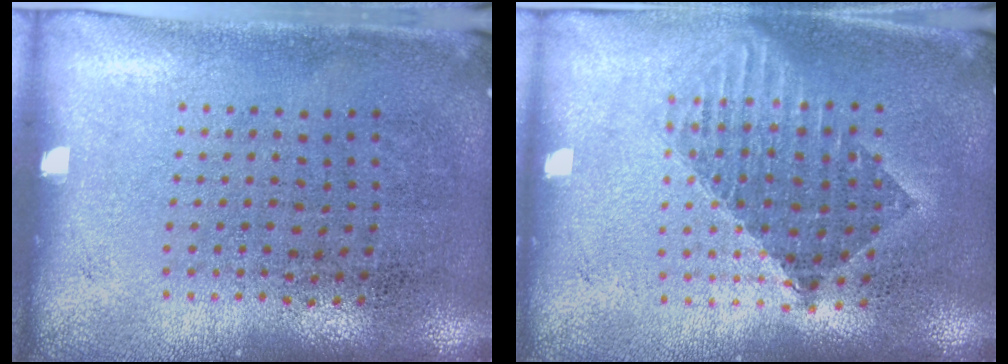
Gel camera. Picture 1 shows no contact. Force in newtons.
{"total": 1.6, "press": 1.3, "slide": 0.9}